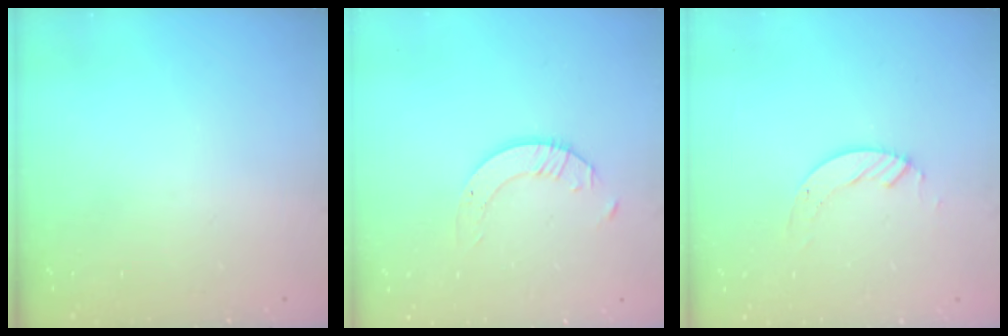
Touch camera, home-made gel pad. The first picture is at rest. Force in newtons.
{"total": 2.3, "press": 2.3, "slide": 0.2}
{"total": 3.5, "press": 3.5, "slide": 0.4}